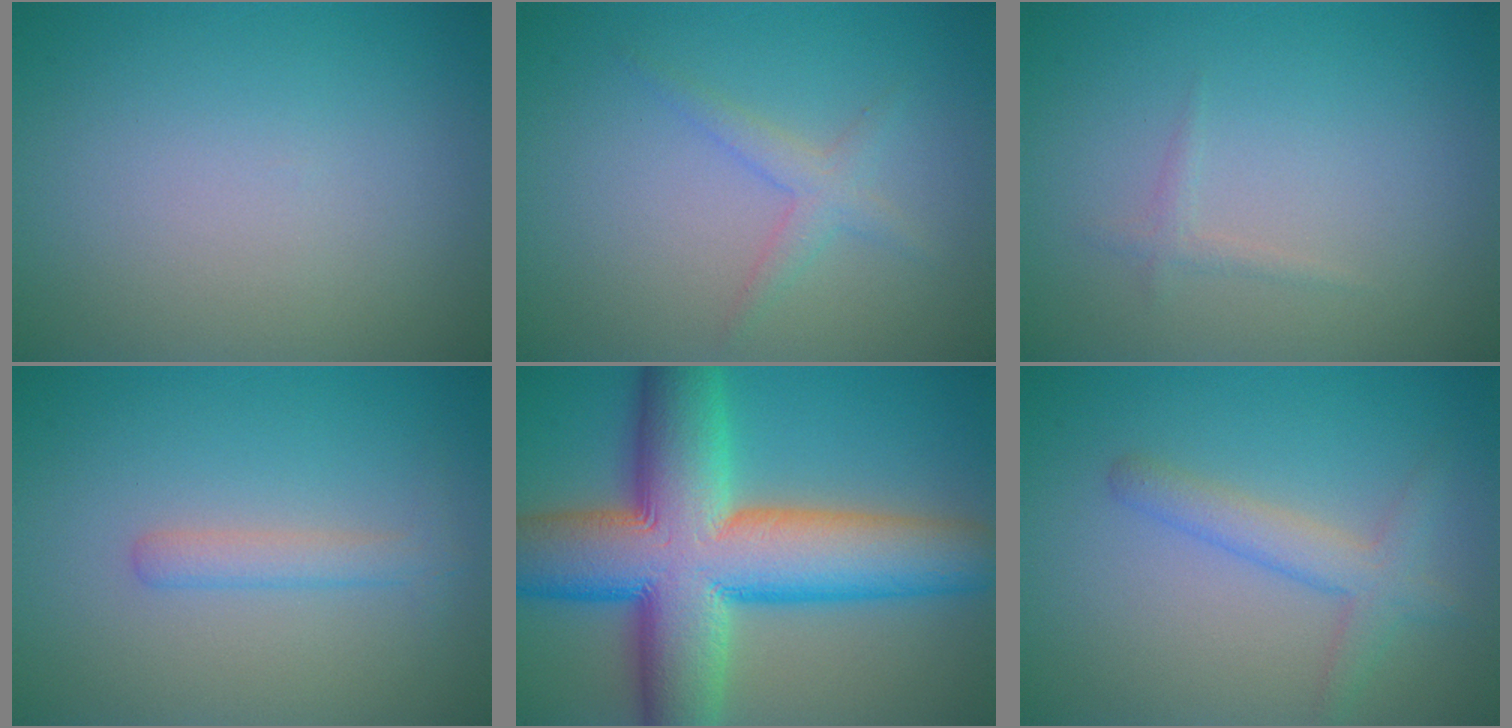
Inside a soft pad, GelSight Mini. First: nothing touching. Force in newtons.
{"total": 1.8, "press": 1.8, "slide": 0.0}
{"total": 0.8, "press": 0.8, "slide": 0.0}
{"total": 1.8, "press": 1.8, "slide": 0.1}
{"total": 15.8, "press": 15.8, "slide": 0.3}
{"total": 2.9, "press": 2.8, "slide": 0.2}